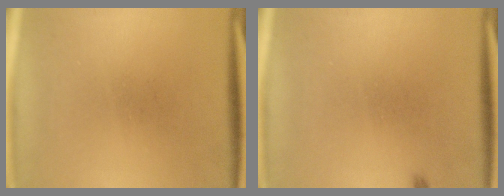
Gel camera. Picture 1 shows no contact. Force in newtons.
{"total": 0.5}